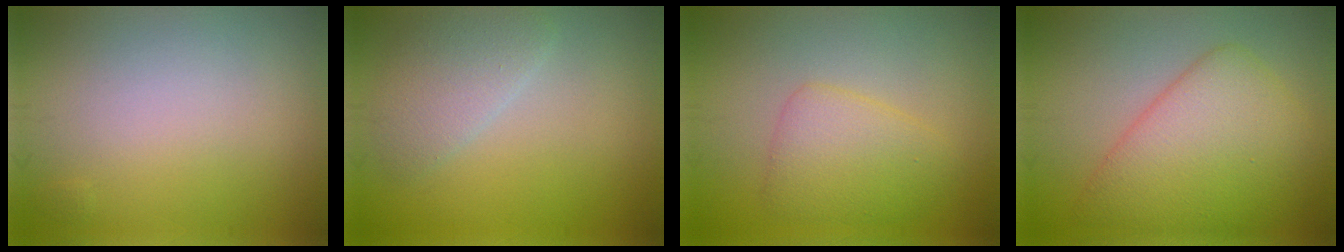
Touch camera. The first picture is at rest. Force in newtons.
{"total": 2.7, "press": 2.7, "slide": 0.2}
{"total": 3.3, "press": 3.3, "slide": 0.1}
{"total": 7.2, "press": 7.2, "slide": 0.3}